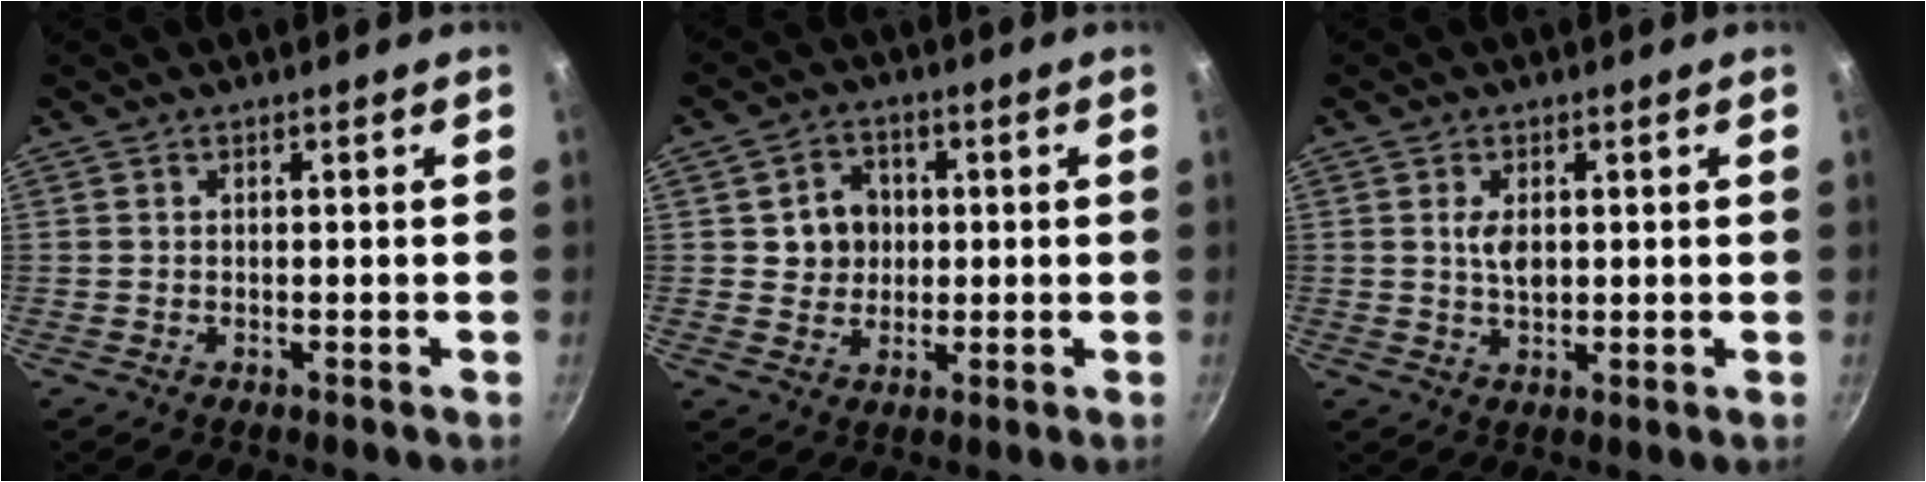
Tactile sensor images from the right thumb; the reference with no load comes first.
{"total": 6.7, "force": [1.1, 5.9, 3.0], "torque": [-0.016, 0.000, 0.018]}
{"total": 3.7, "force": [0.8, 2.0, 3.0], "torque": [-0.048, -0.007, 0.016]}